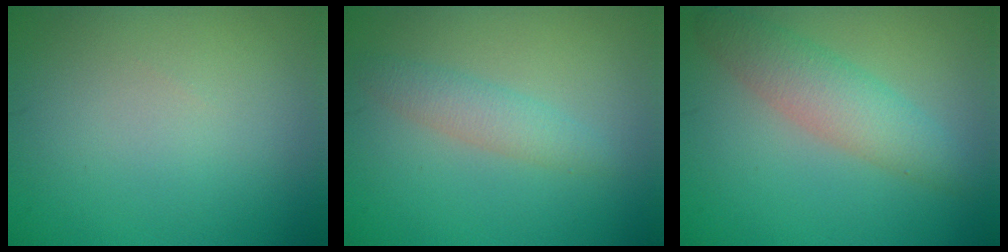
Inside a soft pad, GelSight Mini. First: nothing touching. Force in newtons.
{"total": 2.1, "press": 2.1, "slide": 0.1}
{"total": 3.9, "press": 3.9, "slide": 0.1}